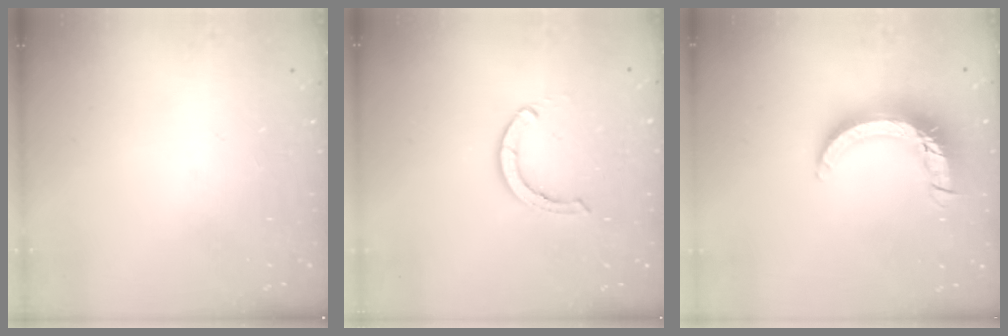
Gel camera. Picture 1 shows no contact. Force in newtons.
{"total": 2.9, "press": 2.9, "slide": 0.1}
{"total": 13.1, "press": 13.0, "slide": 1.3}